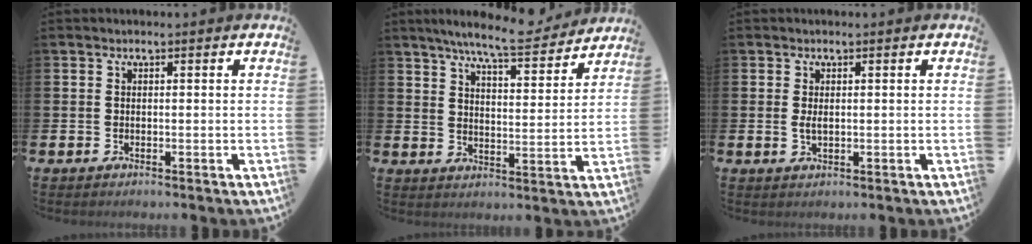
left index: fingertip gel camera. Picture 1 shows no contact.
{"total": 8.5, "force": [7.9, 0.5, 3.2], "torque": [-0.070, -0.042, 0.137]}
{"total": 1.3, "force": [0.2, 0.6, 1.2], "torque": [-0.021, 0.002, 0.001]}